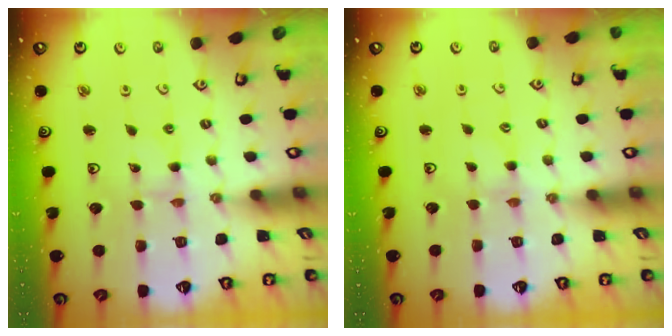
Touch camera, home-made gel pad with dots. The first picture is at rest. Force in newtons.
{"total": 1.6, "press": 1.6, "slide": 0.3}